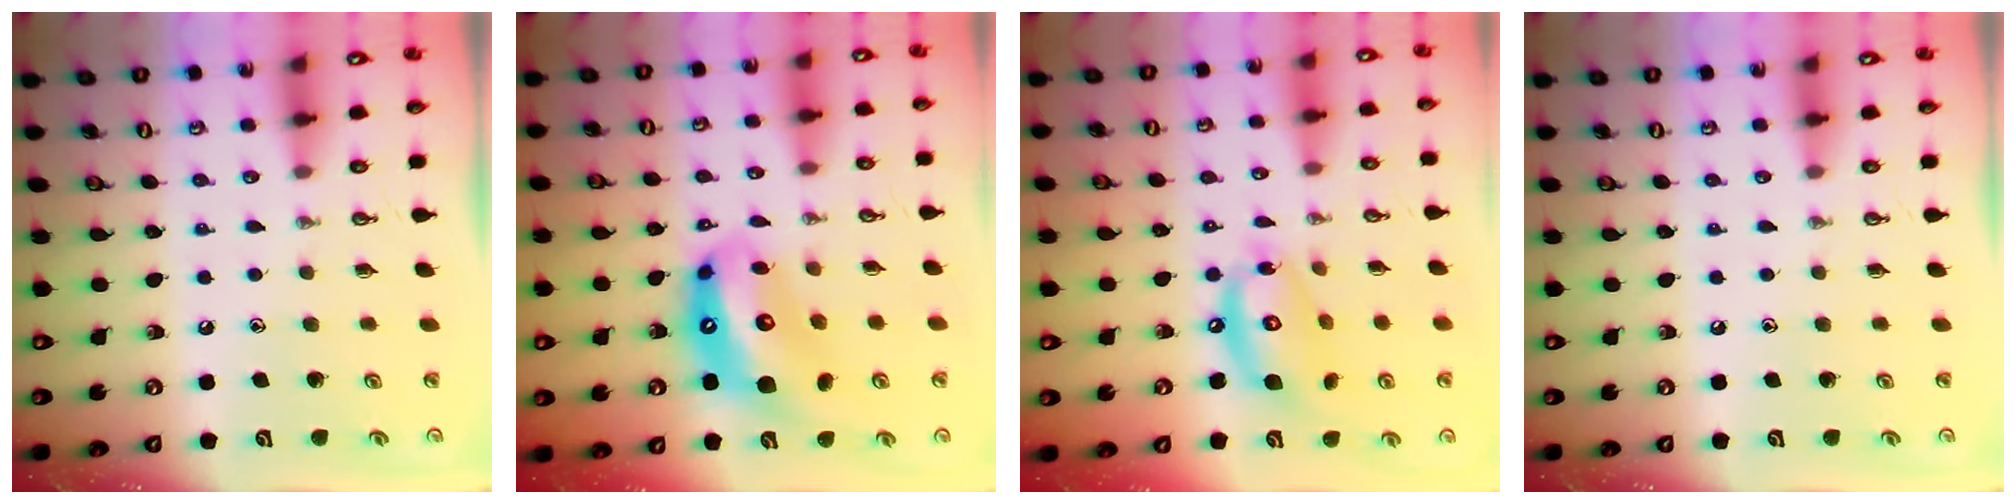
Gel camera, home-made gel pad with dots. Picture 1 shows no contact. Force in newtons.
{"total": 15.5, "press": 15.4, "slide": 1.4}
{"total": 14.0, "press": 13.9, "slide": 1.5}
{"total": 0.0}